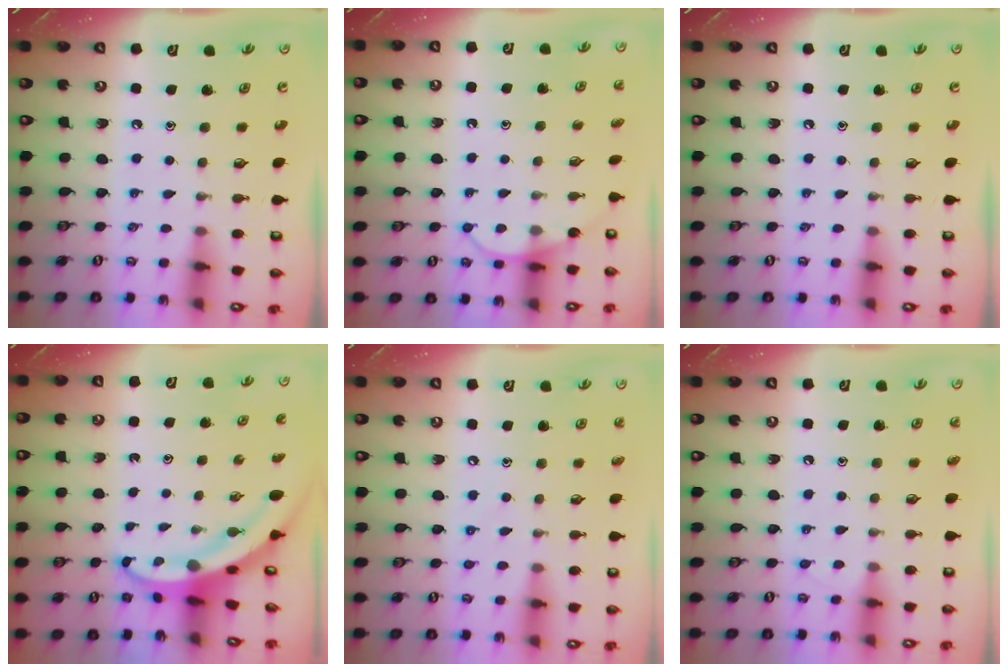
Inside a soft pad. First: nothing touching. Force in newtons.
{"total": 7.4, "press": 7.4, "slide": 0.5}
{"total": 0.0}
{"total": 4.3, "press": 4.2, "slide": 0.6}
{"total": 5.6, "press": 5.6, "slide": 0.6}
{"total": 5.4, "press": 5.4, "slide": 0.6}